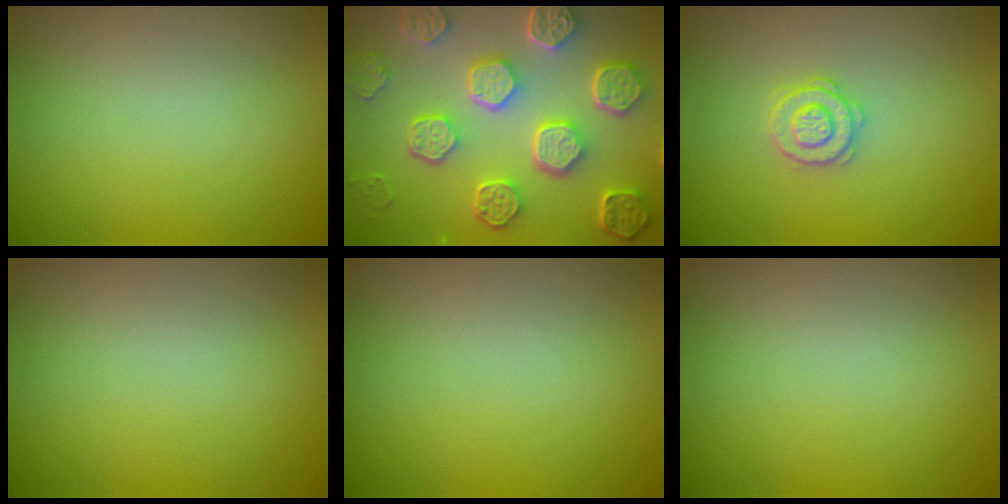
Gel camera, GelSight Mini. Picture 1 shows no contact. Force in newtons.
{"total": 8.8, "press": 6.6, "slide": 5.9}
{"total": 2.6, "press": 2.5, "slide": 0.5}
{"total": 0.0}
{"total": 0.0}
{"total": 0.0}